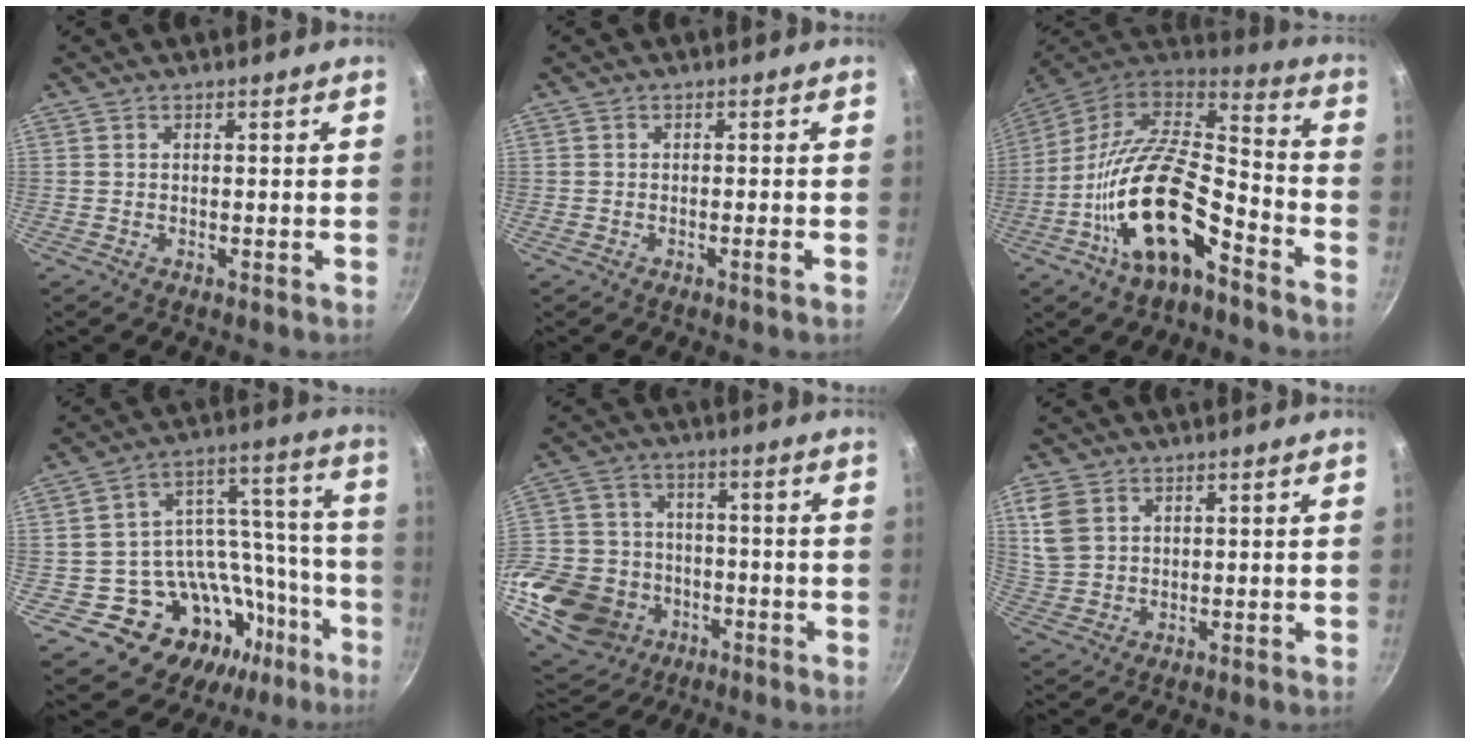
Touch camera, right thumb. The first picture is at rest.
{"total": 1.3, "force": [-0.7, 0.0, 1.1], "torque": [-0.020, 0.007, -0.010]}
{"total": 22.3, "force": [-9.3, 9.8, 17.8], "torque": [-0.306, 0.052, -0.181]}
{"total": 22.1, "force": [-11.8, 15.1, 11.0], "torque": [-0.091, 0.105, -0.180]}
{"total": 22.3, "force": [-8.3, 17.7, 10.7], "torque": [-0.220, 0.038, -0.130]}
{"total": 6.9, "force": [2.7, 5.1, 3.8], "torque": [-0.064, -0.007, 0.062]}